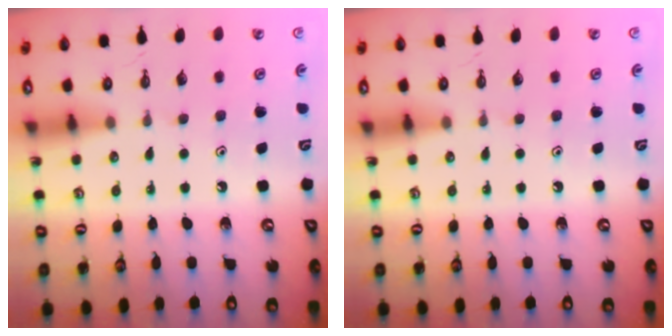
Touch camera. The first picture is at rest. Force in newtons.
{"total": 0.0}